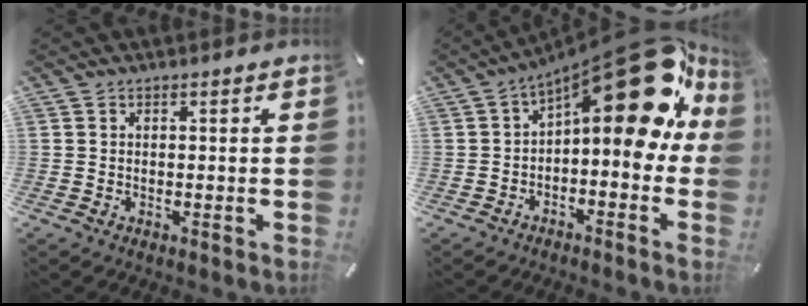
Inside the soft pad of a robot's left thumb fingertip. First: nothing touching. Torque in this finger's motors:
{"motor_torque": [0.41, 2.76, 2.07, -0.70, 0.58]}